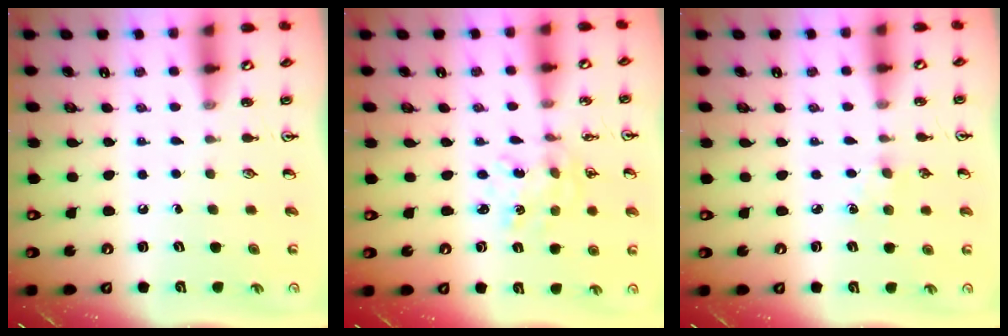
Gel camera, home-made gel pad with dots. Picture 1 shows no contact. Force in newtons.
{"total": 1.5, "press": 1.5, "slide": 0.1}
{"total": 3.3, "press": 3.3, "slide": 0.4}